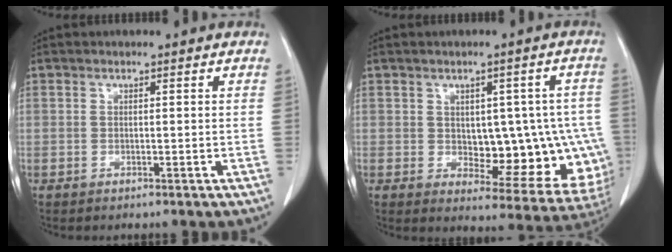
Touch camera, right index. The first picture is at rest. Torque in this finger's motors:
{"motor_torque": [0.40, -0.03, 0.22, 0.02]}